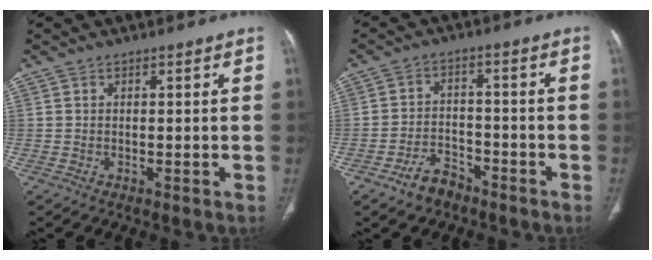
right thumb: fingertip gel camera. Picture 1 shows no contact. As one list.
[{"total": 5.7, "force": [-4.0, 3.4, 2.0], "torque": [-0.027, 0.031, -0.067]}]